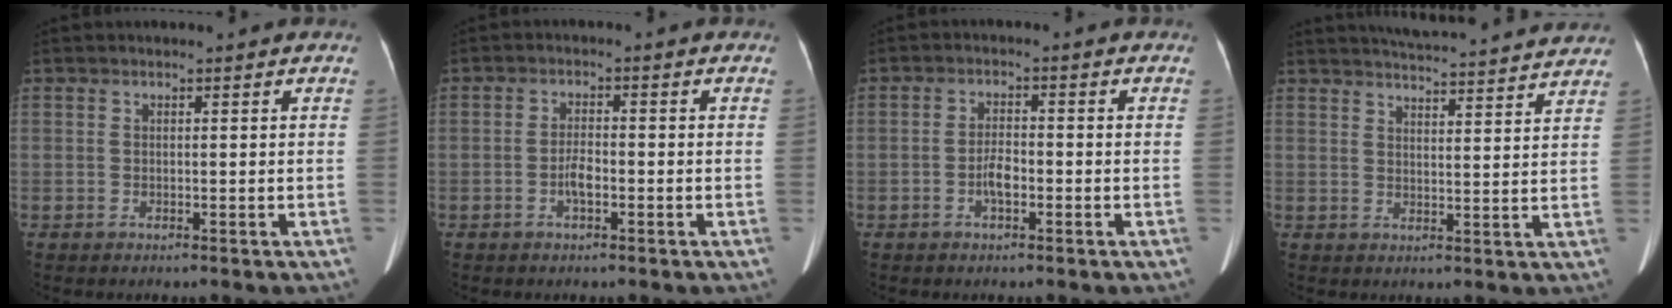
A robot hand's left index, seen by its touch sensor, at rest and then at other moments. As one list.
[{"total": 2.6, "force": [-1.1, 0.8, 2.2], "torque": [-0.042, 0.004, -0.022]}, {"total": 2.9, "force": [-1.2, 1.0, 2.4], "torque": [-0.045, 0.006, -0.024]}, {"total": 17.8, "force": [16.8, 1.4, 5.8], "torque": [-0.081, 0.007, 0.211]}]